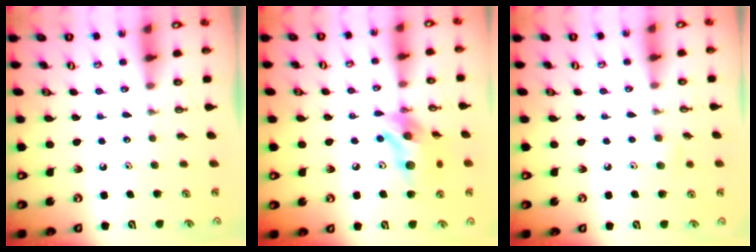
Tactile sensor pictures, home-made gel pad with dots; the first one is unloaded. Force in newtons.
{"total": 13.1, "press": 13.1, "slide": 0.8}
{"total": 6.2, "press": 5.8, "slide": 2.3}